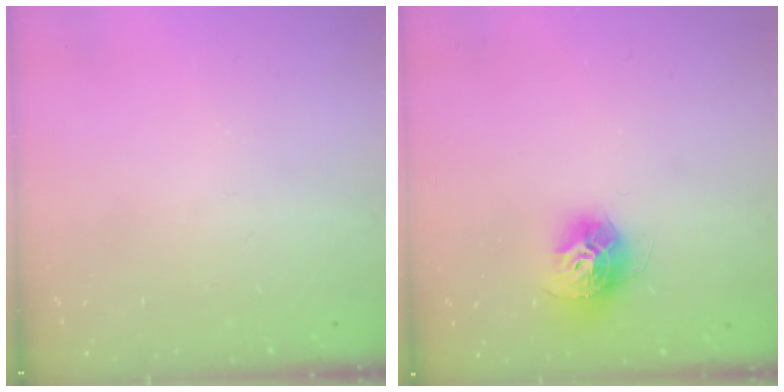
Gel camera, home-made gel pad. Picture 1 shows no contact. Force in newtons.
{"total": 12.0, "press": 11.9, "slide": 1.1}